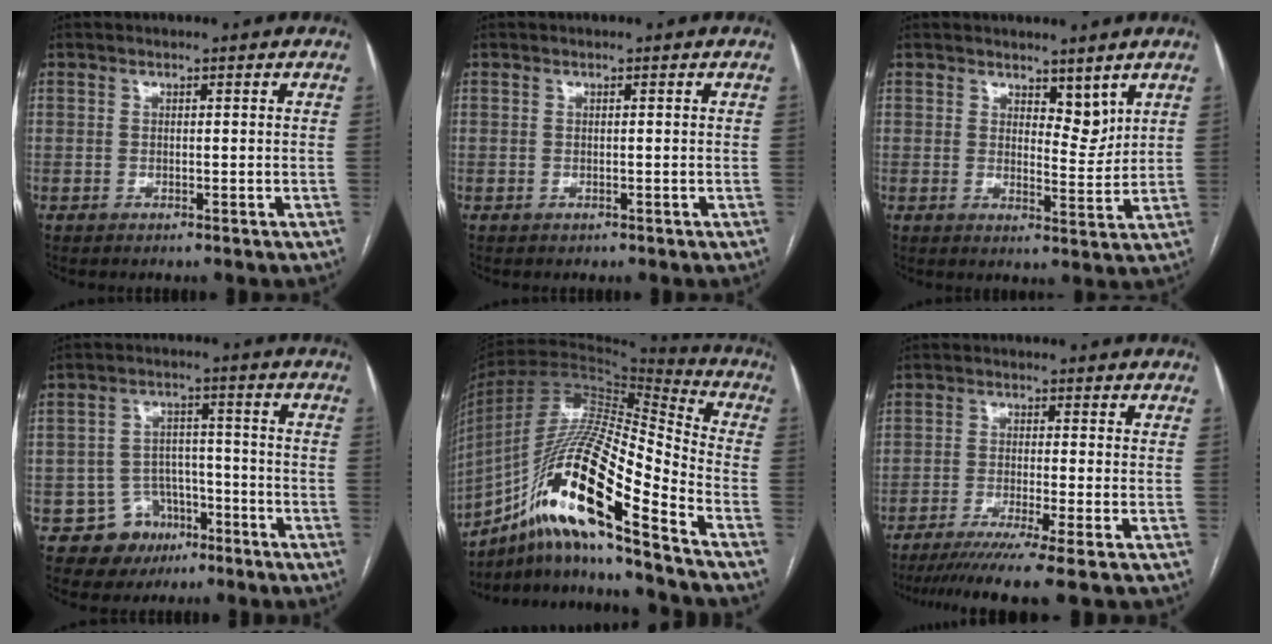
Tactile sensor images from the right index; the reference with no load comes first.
{"total": 0.0}
{"total": 4.2, "force": [3.0, 1.8, 2.3], "torque": [-0.029, -0.010, 0.051]}
{"total": 7.4, "force": [-4.1, 6.1, 0.9], "torque": [-0.003, 0.015, -0.055]}
{"total": 21.3, "force": [-11.8, 1.8, 17.6], "torque": [-0.358, -0.012, -0.218]}
{"total": 10.6, "force": [-8.3, -1.9, 6.4], "torque": [-0.080, -0.031, -0.126]}